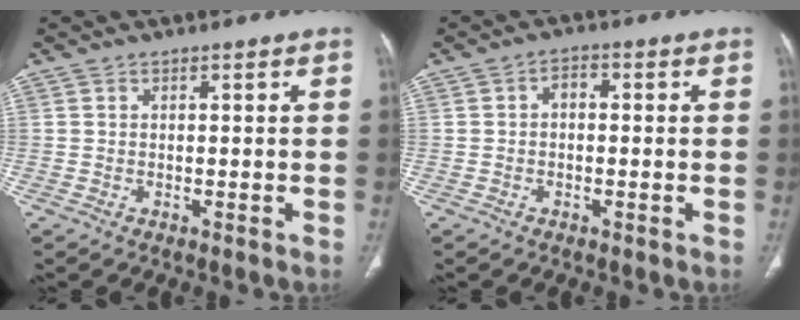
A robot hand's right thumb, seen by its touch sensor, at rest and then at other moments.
{"total": 2.2, "force": [-0.1, 1.5, 1.7], "torque": [-0.014, 0.012, -0.009]}